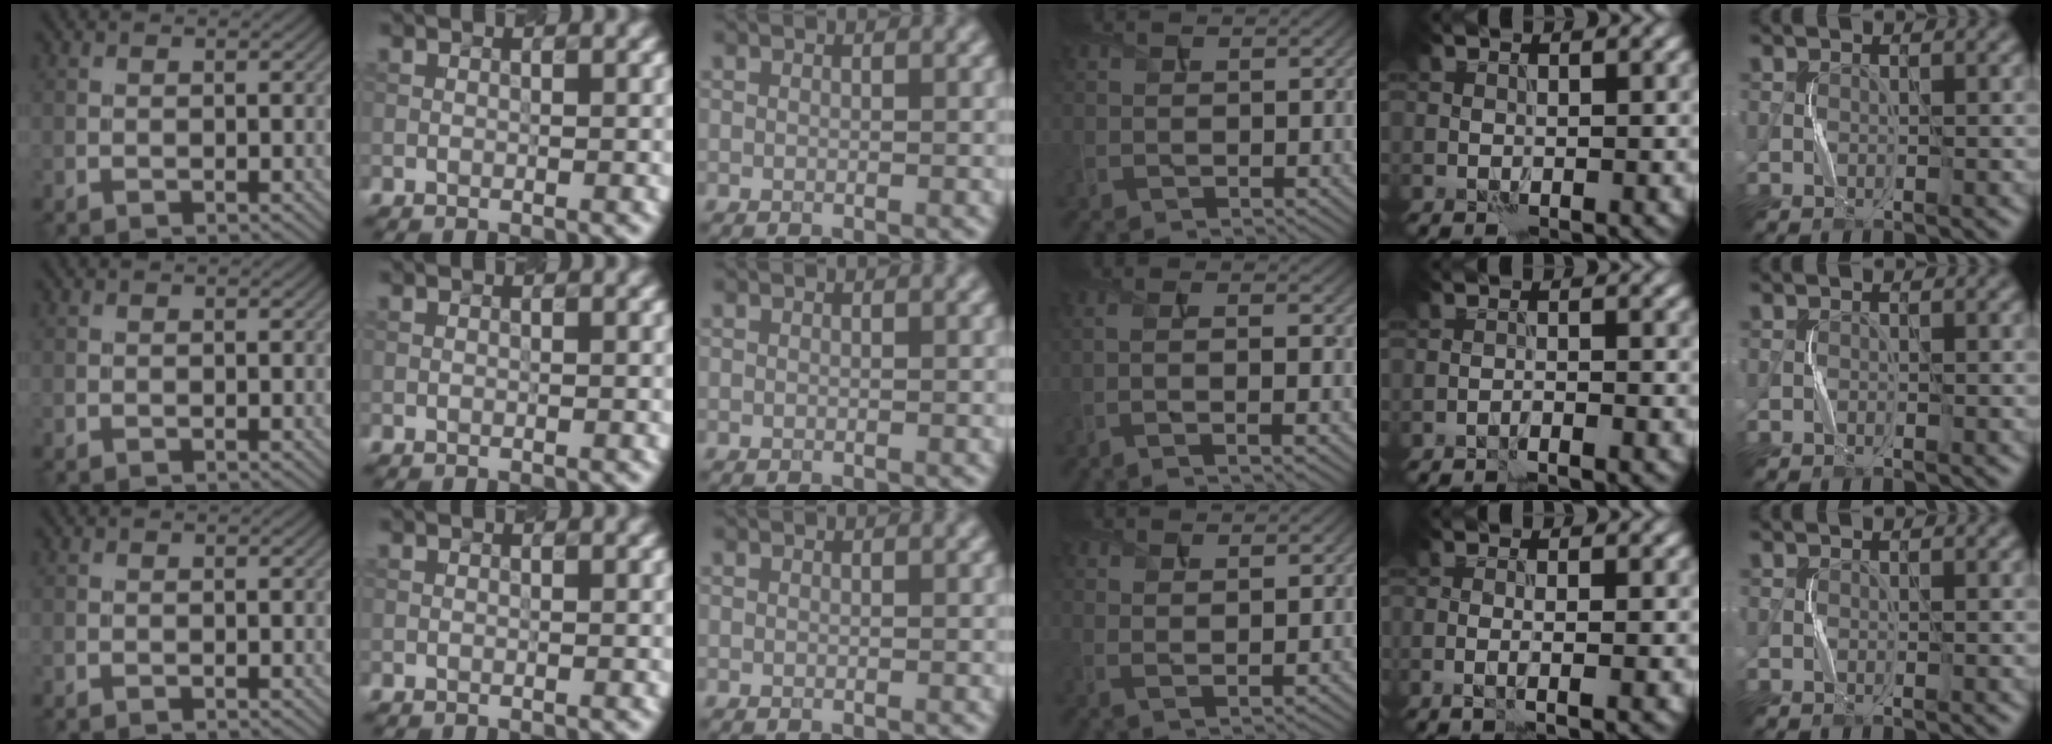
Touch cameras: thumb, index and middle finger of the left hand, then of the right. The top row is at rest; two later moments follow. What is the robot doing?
{"motion": "squeeze", "object": "sponge"}